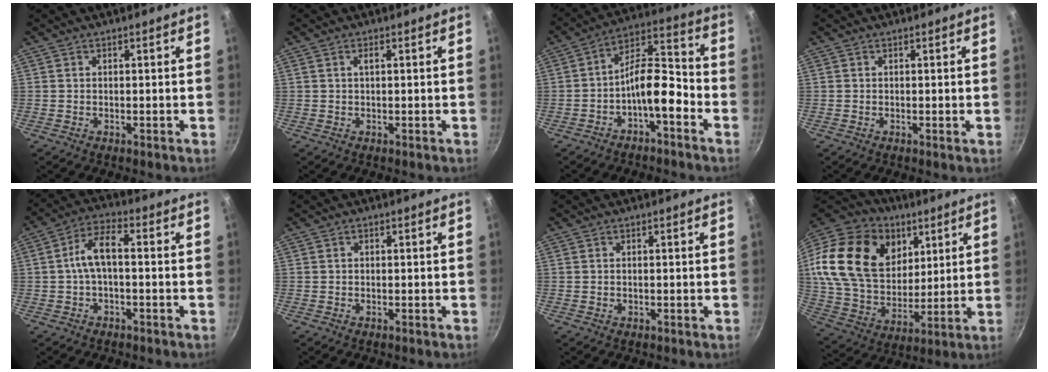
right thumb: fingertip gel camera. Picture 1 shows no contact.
{"total": 0.9, "force": [0.2, 0.3, 0.9], "torque": [-0.015, 0.003, 0.004]}
{"total": 10.4, "force": [-4.6, 4.1, 8.3], "torque": [-0.121, 0.065, -0.081]}
{"total": 0.0}
{"total": 6.7, "force": [-0.7, 2.9, 6.0], "torque": [-0.113, 0.033, -0.019]}
{"total": 0.0}
{"total": 0.0}
{"total": 29.1, "force": [10.1, 20.8, 17.7], "torque": [-0.327, -0.010, 0.183]}